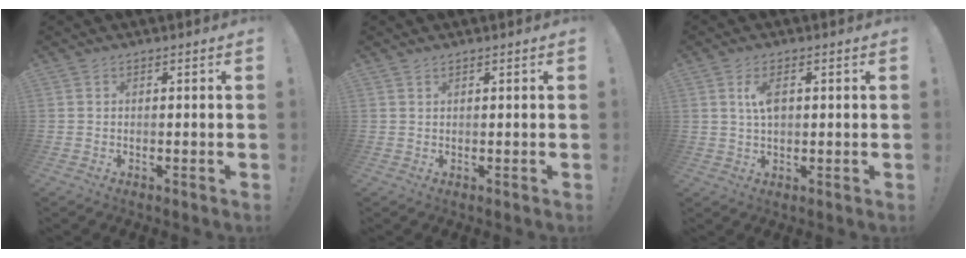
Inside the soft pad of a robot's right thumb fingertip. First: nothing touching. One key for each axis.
{"total": 0.6, "fx": 0.5, "fy": 0.0, "fz": 0.3, "tx": -0.001, "ty": -0.002, "tz": 0.009}
{"total": 5.1, "fx": 1.2, "fy": 2.6, "fz": 4.2, "tx": -0.067, "ty": 0.001, "tz": 0.018}